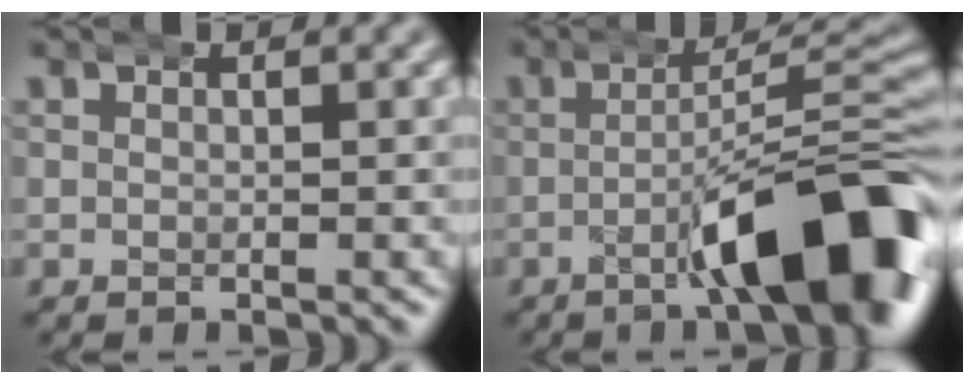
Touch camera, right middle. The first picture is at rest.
{"total": 10.2, "force": [-4.7, 2.4, 8.7], "torque": [-0.120, 0.008, -0.076]}